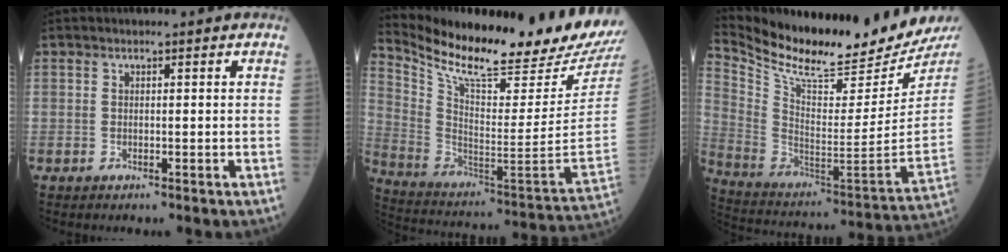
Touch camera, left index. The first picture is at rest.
{"total": 26.4, "force": [23.2, 1.3, 12.5], "torque": [-0.237, -0.092, 0.349]}
{"total": 24.3, "force": [22.3, 1.5, 9.4], "torque": [-0.189, -0.090, 0.350]}